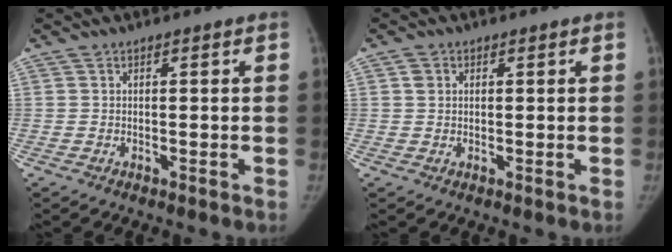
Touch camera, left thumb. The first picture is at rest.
{"total": 1.7, "force": [0.5, 1.5, 0.8], "torque": [-0.008, 0.002, 0.007]}